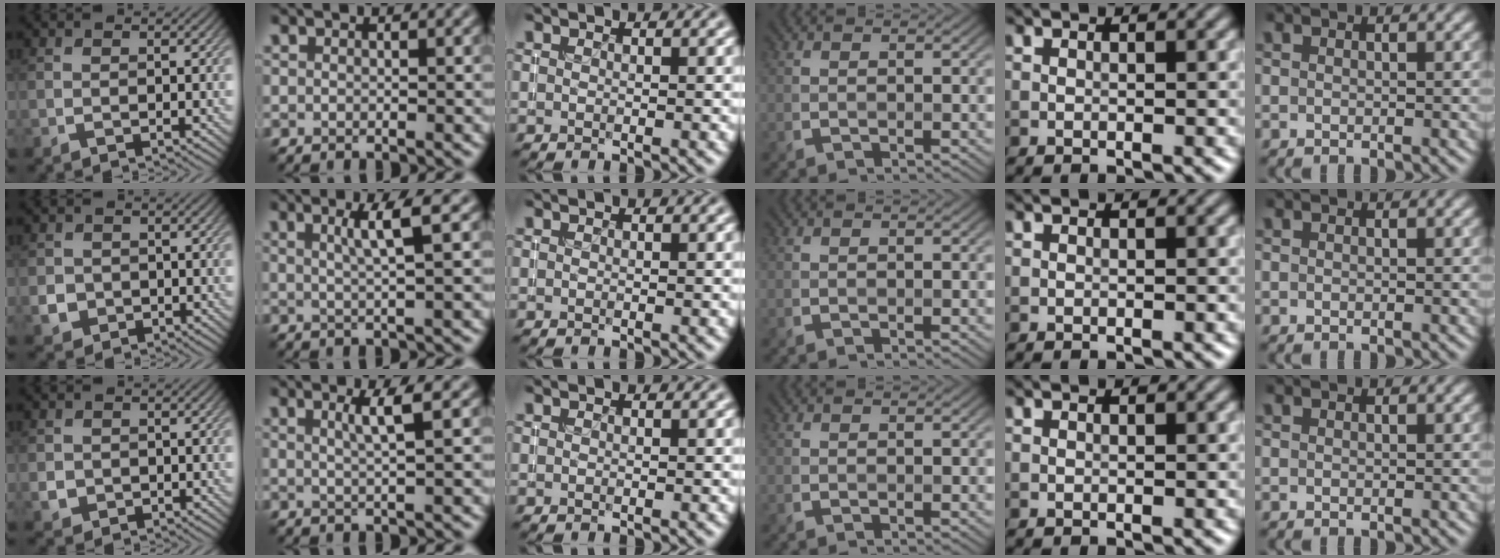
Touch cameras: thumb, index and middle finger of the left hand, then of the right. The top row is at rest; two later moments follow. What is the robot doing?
{"motion": "insert", "object": "coin"}